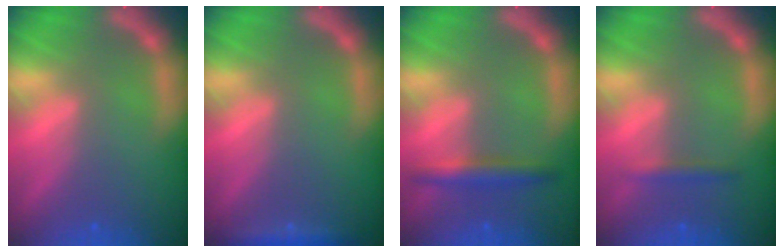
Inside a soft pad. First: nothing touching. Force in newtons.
{"total": 1.9}
{"total": 3.0}
{"total": 1.4}